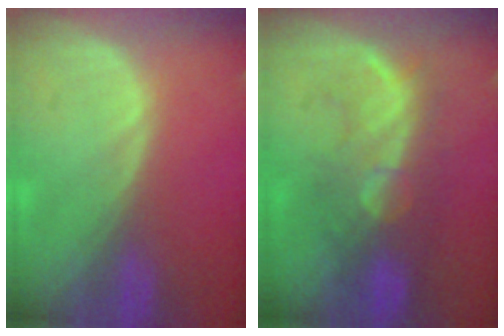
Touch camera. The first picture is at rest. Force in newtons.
{"total": 8.4, "press": 8.1, "slide": 2.2}